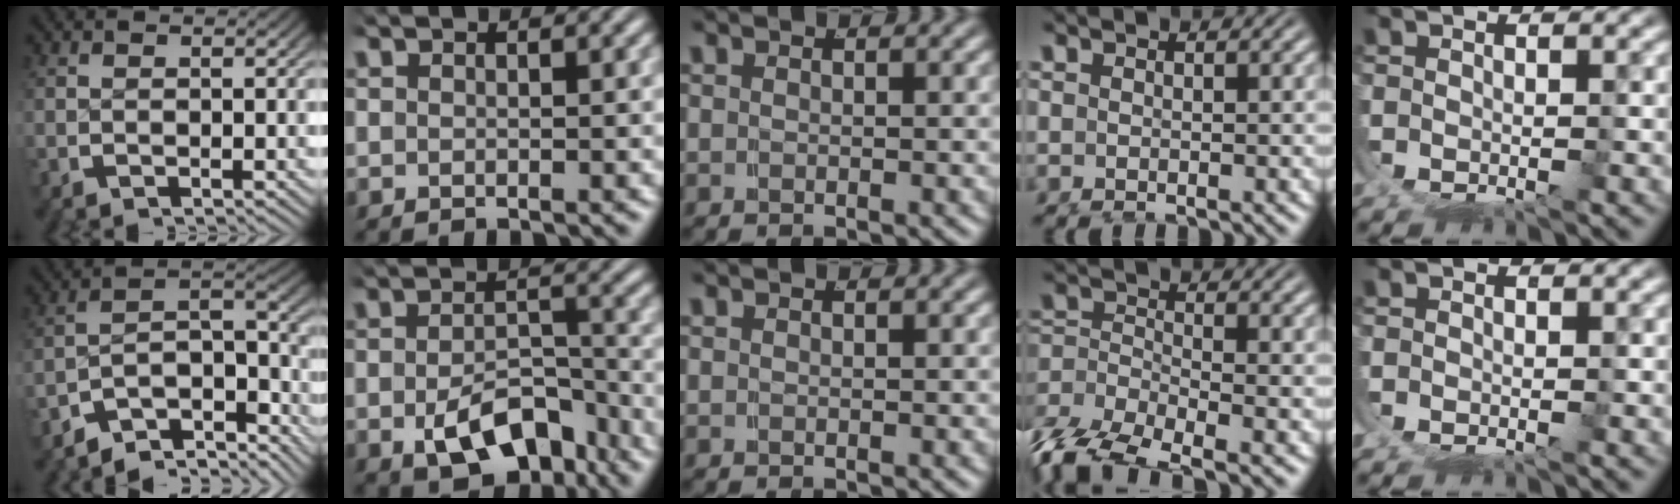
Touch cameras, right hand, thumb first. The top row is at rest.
{"thumb": {"total": 10.1, "force": [-5.3, 5.3, 6.8], "torque": [-0.123, -0.024, -0.086]}, "index": {"total": 6.7, "force": [-4.1, 3.4, 4.0], "torque": [-0.052, -0.020, -0.056]}, "ring": {"total": 8.4, "force": [-5.3, 5.0, 4.2], "torque": [-0.112, -0.044, -0.069]}, "little": {"total": 0.7, "force": [-0.5, 0.4, 0.1], "torque": [-0.010, -0.008, -0.007]}}